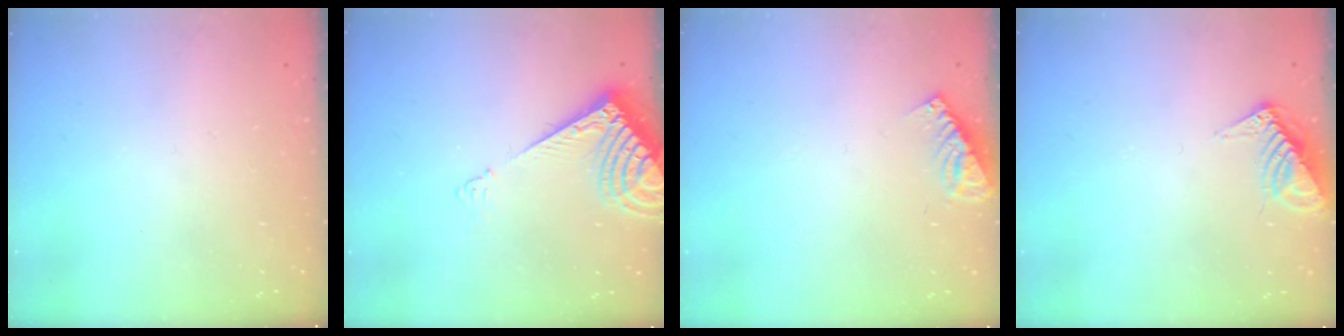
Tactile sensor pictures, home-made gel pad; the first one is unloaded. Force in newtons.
{"total": 9.5, "press": 9.4, "slide": 1.4}
{"total": 7.2, "press": 7.1, "slide": 0.7}
{"total": 7.9, "press": 7.9, "slide": 0.6}